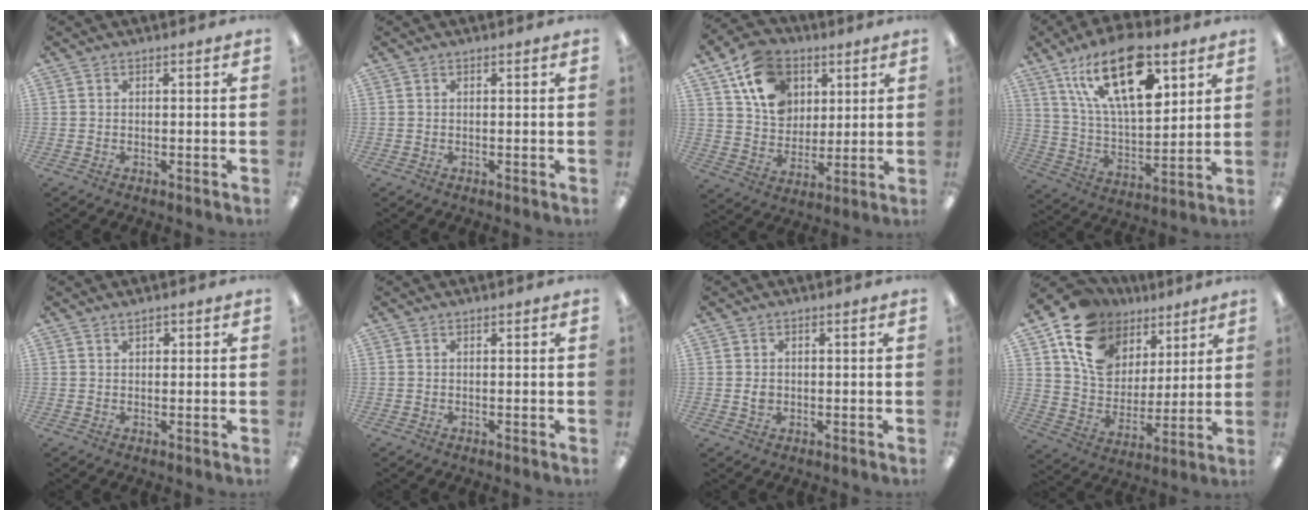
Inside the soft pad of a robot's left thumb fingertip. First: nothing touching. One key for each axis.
{"total": 0.0}
{"total": 15.1, "fx": 7.0, "fy": 11.4, "fz": 7.0, "tx": -0.119, "ty": -0.014, "tz": 0.135}
{"total": 22.1, "fx": 11.9, "fy": 9.8, "fz": 15.9, "tx": -0.281, "ty": -0.047, "tz": 0.198}
{"total": 1.4, "fx": 1.0, "fy": 0.8, "fz": 0.7, "tx": -0.006, "ty": -0.001, "tz": 0.016}
{"total": 0.0}
{"total": 2.0, "fx": 0.0, "fy": 1.5, "fz": 1.3, "tx": -0.026, "ty": 0.003, "tz": -0.001}
{"total": 16.7, "fx": 9.0, "fy": 12.4, "fz": 6.8, "tx": -0.127, "ty": -0.040, "tz": 0.173}